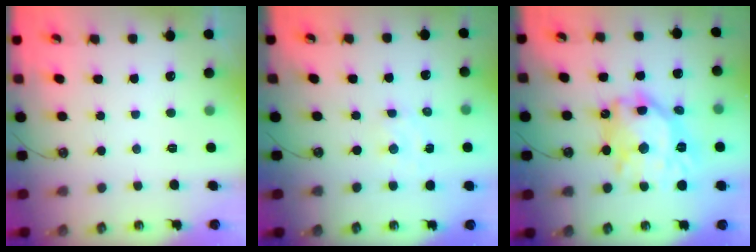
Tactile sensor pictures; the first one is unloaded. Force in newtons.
{"total": 2.3, "press": 2.3, "slide": 0.3}
{"total": 20.2, "press": 20.1, "slide": 2.0}